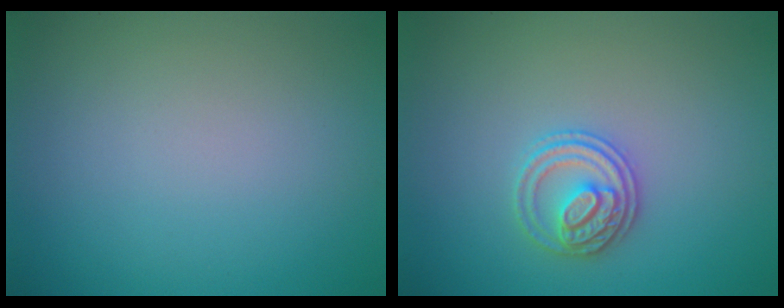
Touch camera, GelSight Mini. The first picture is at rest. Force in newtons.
{"total": 2.7, "press": 2.6, "slide": 0.5}